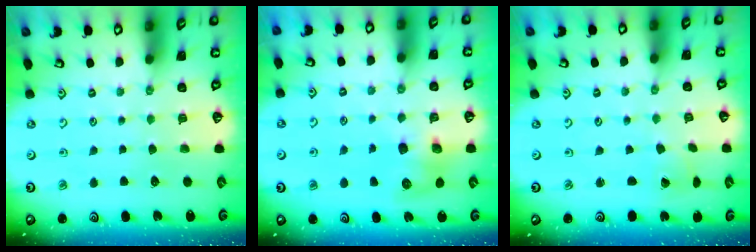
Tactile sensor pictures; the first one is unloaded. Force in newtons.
{"total": 8.2, "press": 8.2, "slide": 0.8}
{"total": 2.1, "press": 2.1, "slide": 0.1}